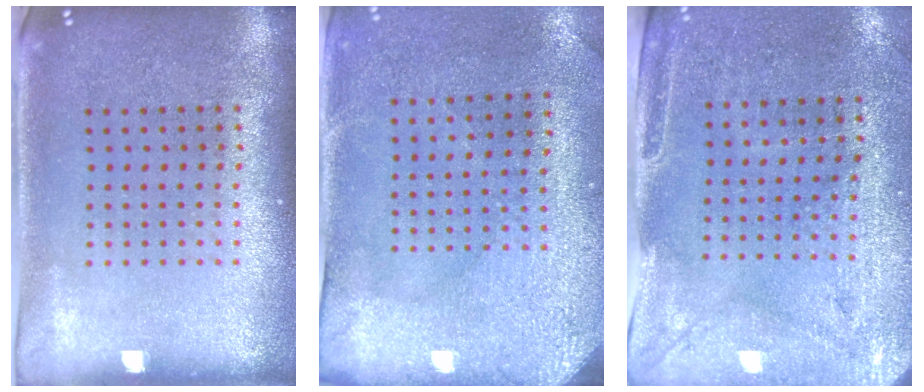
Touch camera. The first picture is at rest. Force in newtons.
{"total": 3.0, "press": 2.5, "slide": 1.7}
{"total": 3.0, "press": 2.5, "slide": 1.6}